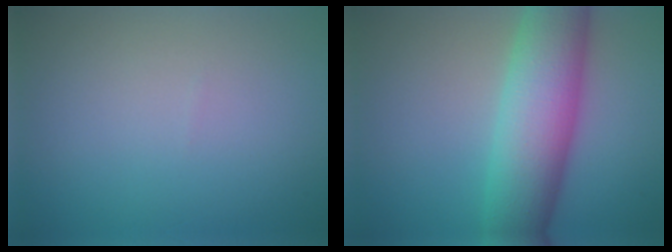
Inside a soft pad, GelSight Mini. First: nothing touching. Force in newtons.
{"total": 9.4, "press": 9.4, "slide": 0.3}